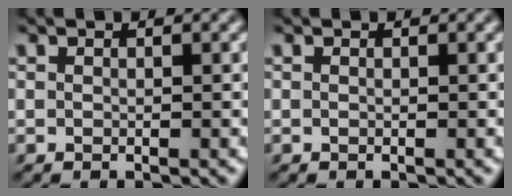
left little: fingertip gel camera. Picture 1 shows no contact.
{"total": 0.0}